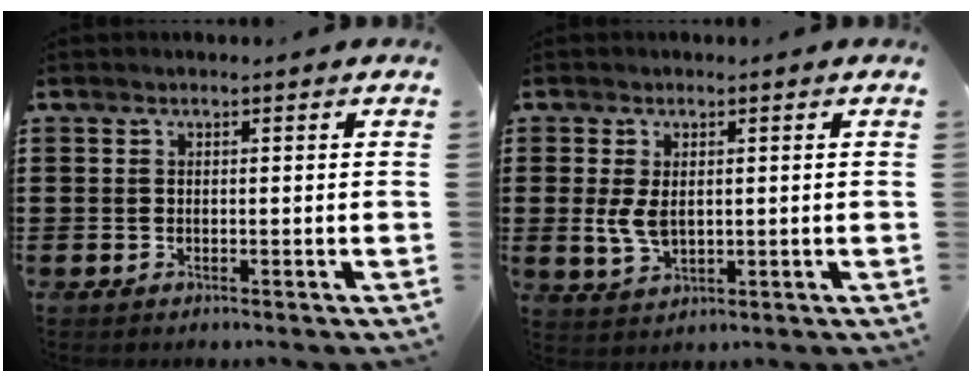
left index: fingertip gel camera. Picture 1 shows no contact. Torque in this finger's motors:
{"motor_torque": [0.77, 0.23, 0.43, 0.11]}